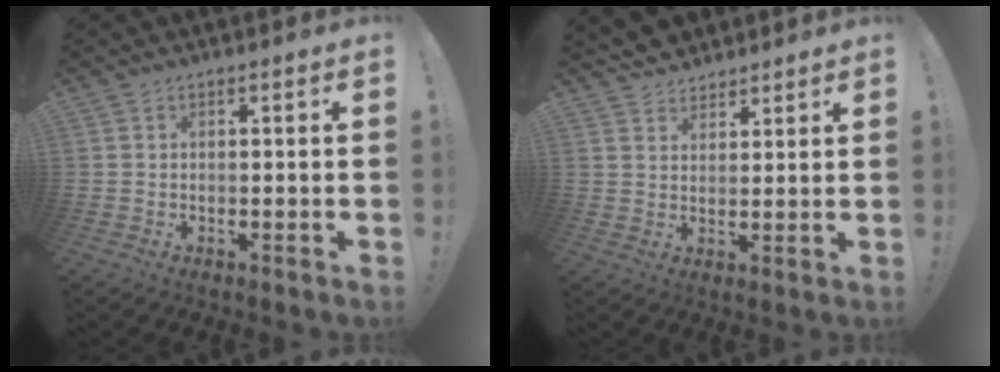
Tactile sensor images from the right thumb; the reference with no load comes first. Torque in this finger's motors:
{"motor_torque": [-0.09, 0.20, 0.25, 0.26, 0.04]}